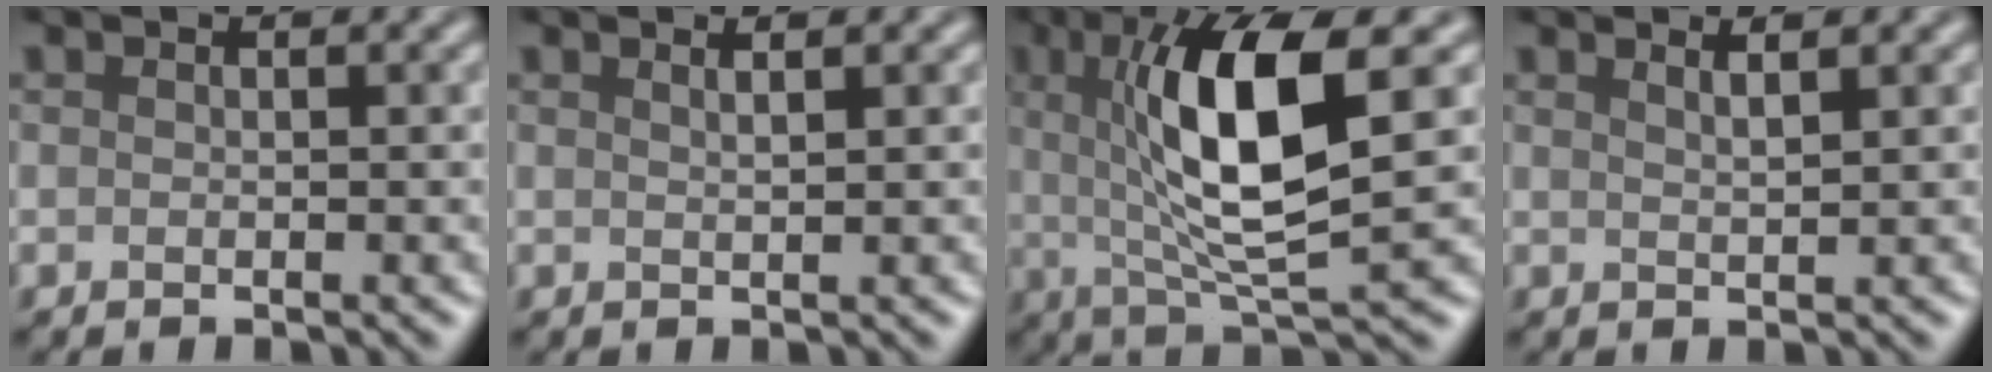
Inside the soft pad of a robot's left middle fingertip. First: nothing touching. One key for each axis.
{"total": 1.7, "fx": 1.0, "fy": 0.6, "fz": 1.2, "tx": -0.004, "ty": 0.003, "tz": 0.001}
{"total": 9.7, "fx": 1.8, "fy": 2.4, "fz": 9.3, "tx": -0.151, "ty": -0.003, "tz": 0.036}
{"total": 2.0, "fx": 1.3, "fy": 0.6, "fz": 1.4, "tx": -0.007, "ty": 0.008, "tz": 0.004}